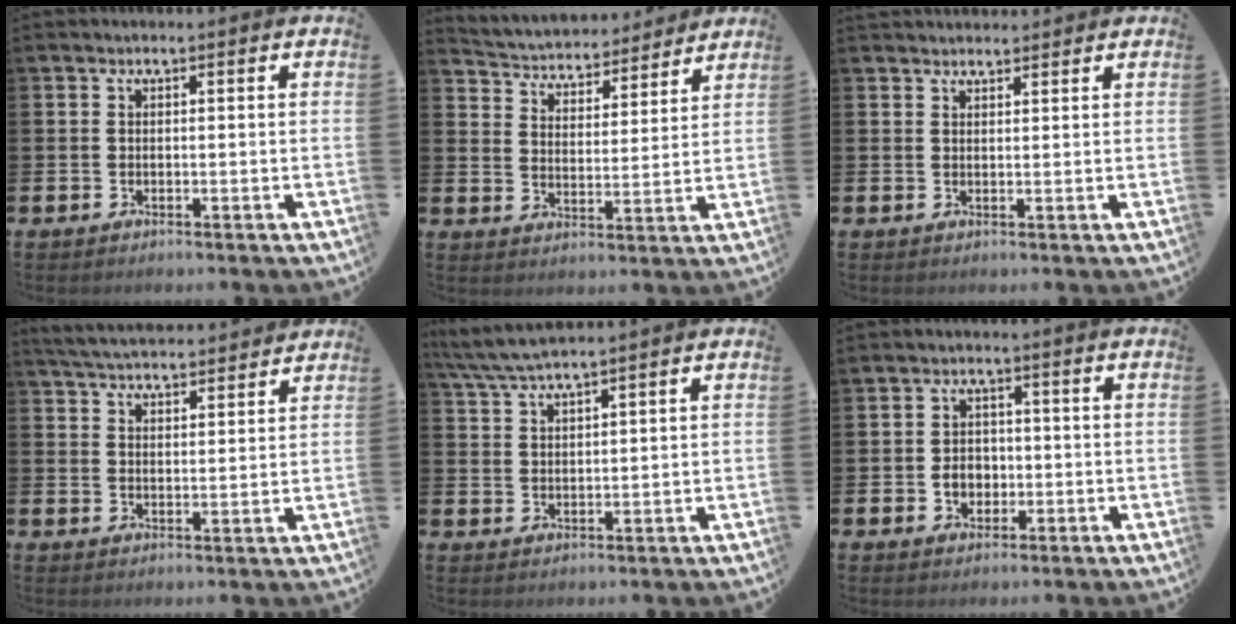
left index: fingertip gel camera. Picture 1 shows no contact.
{"total": 4.2, "force": [4.0, 1.4, 0.1], "torque": [-0.031, -0.038, 0.063]}
{"total": 1.9, "force": [1.9, 0.5, -0.1], "torque": [0.008, -0.009, 0.033]}
{"total": 4.9, "force": [4.9, 0.4, 0.4], "torque": [-0.029, -0.028, 0.088]}
{"total": 4.3, "force": [4.0, -0.1, 1.5], "torque": [-0.044, -0.013, 0.074]}
{"total": 3.3, "force": [-0.7, 2.7, 1.8], "torque": [-0.017, -0.003, -0.021]}